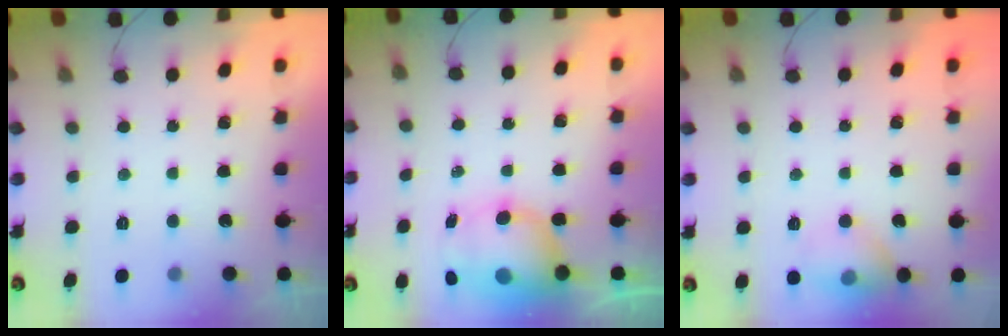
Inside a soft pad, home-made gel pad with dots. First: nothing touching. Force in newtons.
{"total": 8.6, "press": 8.4, "slide": 2.0}
{"total": 10.5, "press": 9.0, "slide": 5.4}